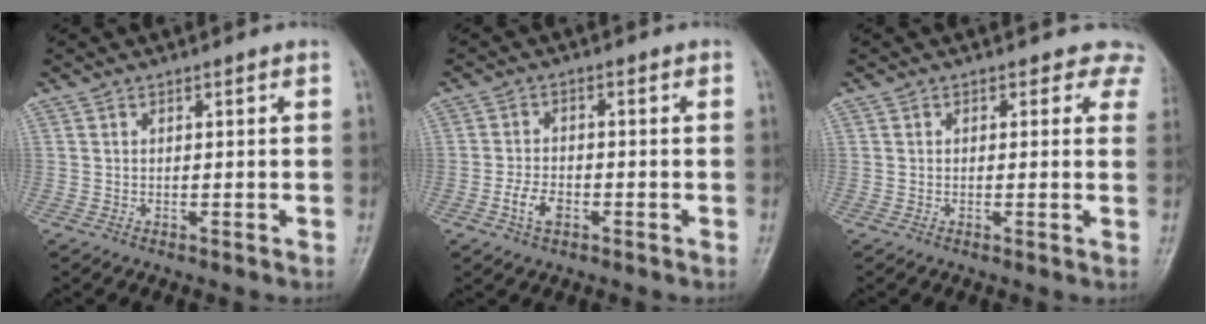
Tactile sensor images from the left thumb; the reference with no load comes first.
{"total": 4.2, "force": [-2.0, 2.6, 2.7], "torque": [-0.046, 0.013, -0.039]}
{"total": 4.1, "force": [2.9, 2.9, 0.2], "torque": [0.043, -0.007, 0.005]}